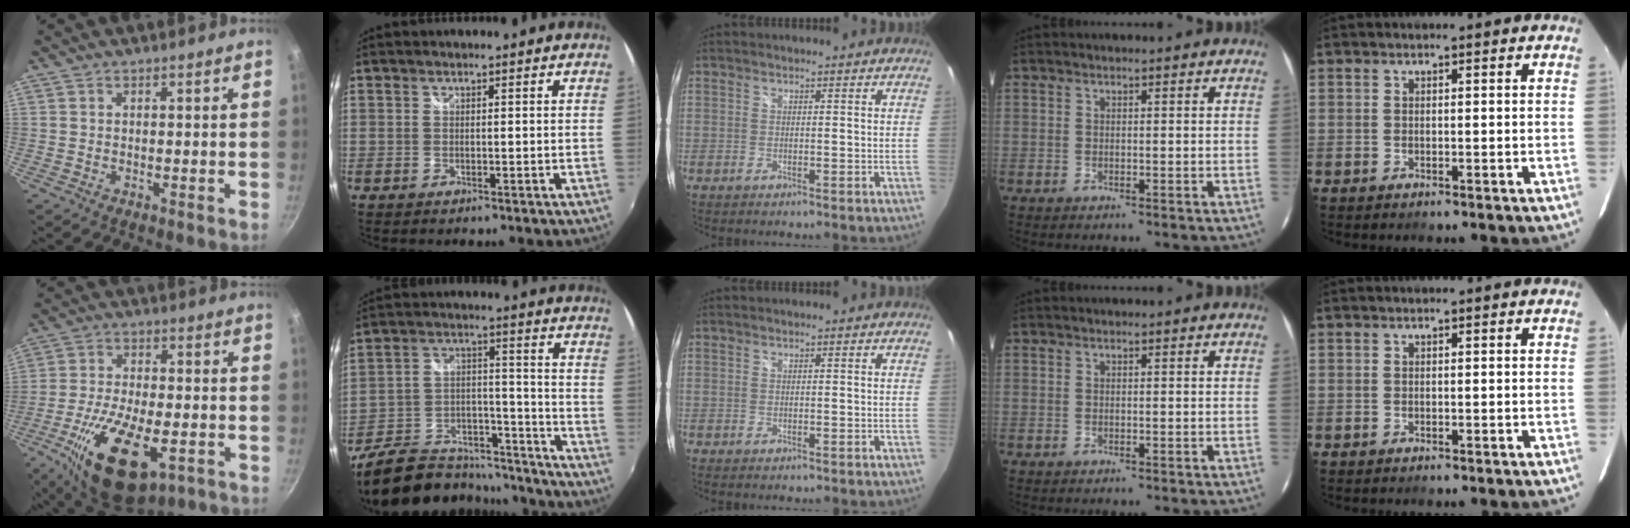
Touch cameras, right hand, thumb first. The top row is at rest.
{"thumb": {"total": 19.1, "force": [-7.5, 8.8, 15.2], "torque": [-0.260, 0.009, -0.123]}, "index": {"total": 23.6, "force": [-19.2, 10.0, 9.4], "torque": [-0.188, 0.026, -0.268]}}